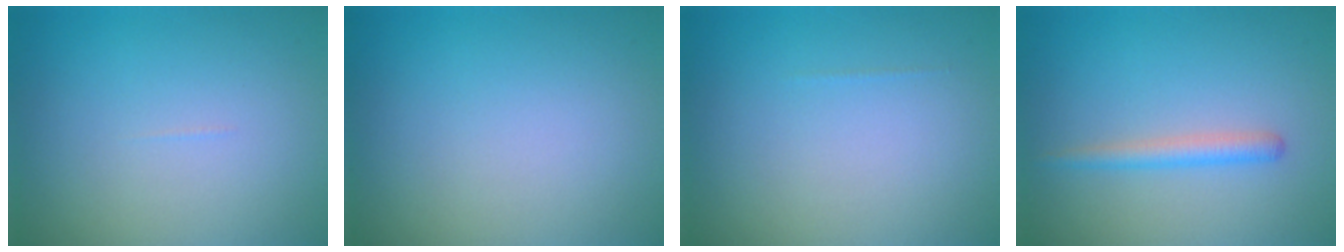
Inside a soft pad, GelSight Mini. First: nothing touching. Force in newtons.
{"total": 0.0}
{"total": 0.0}
{"total": 1.9, "press": 1.8, "slide": 0.2}